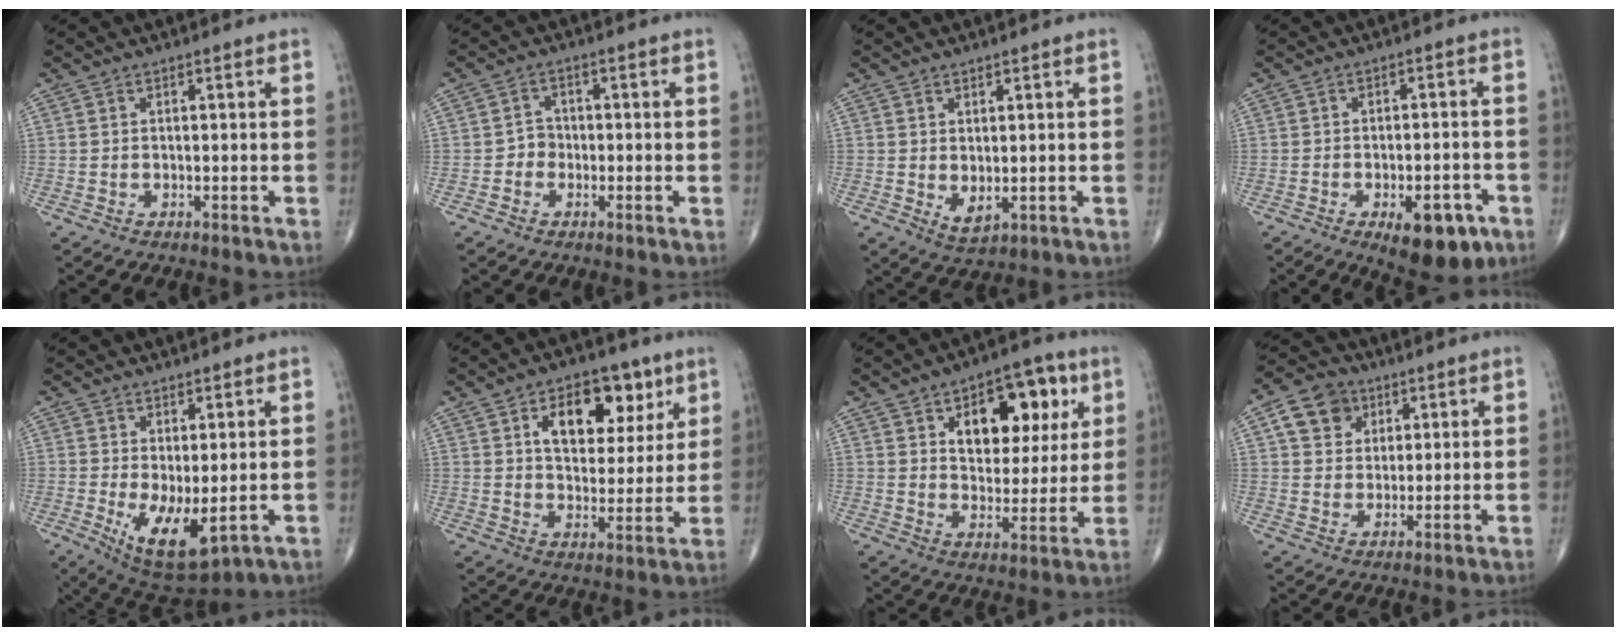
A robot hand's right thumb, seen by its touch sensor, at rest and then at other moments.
{"total": 2.4, "force": [-0.9, 2.0, 0.8], "torque": [0.003, 0.009, -0.025]}
{"total": 2.5, "force": [0.0, 1.4, 2.2], "torque": [-0.033, -0.007, 0.009]}
{"total": 10.6, "force": [-5.1, 4.7, 7.9], "torque": [-0.088, 0.017, -0.062]}
{"total": 9.2, "force": [-1.2, 3.7, 8.4], "torque": [-0.141, -0.022, 0.000]}
{"total": 13.8, "force": [6.1, 8.3, 9.1], "torque": [-0.094, -0.021, 0.099]}
{"total": 15.3, "force": [6.1, 8.8, 10.8], "torque": [-0.101, -0.019, 0.094]}
{"total": 8.7, "force": [3.5, 7.0, 3.7], "torque": [-0.041, -0.007, 0.058]}